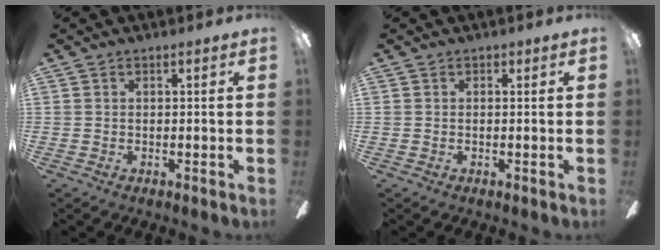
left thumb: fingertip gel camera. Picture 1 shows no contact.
{"total": 0.0}